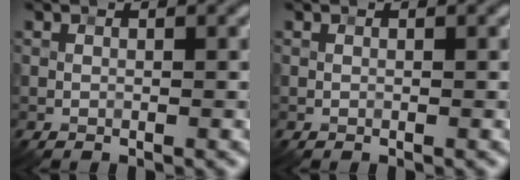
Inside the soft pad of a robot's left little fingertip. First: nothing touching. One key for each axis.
{"total": 0.0}